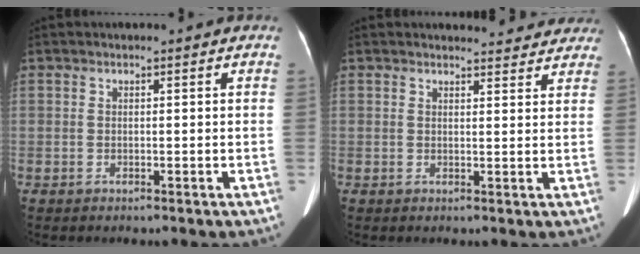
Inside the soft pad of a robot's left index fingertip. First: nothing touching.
{"total": 7.6, "force": [7.2, 2.1, 1.0], "torque": [0.012, -0.002, 0.058]}